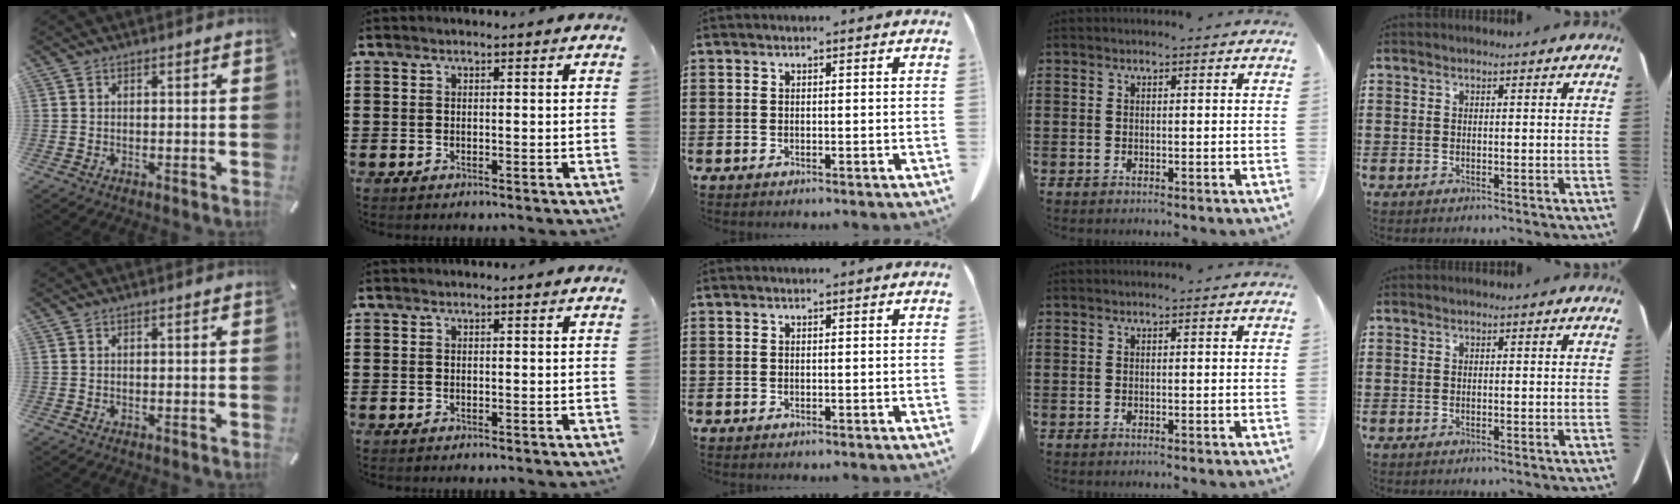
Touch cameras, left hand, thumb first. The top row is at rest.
{}